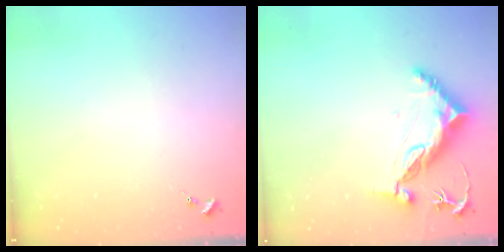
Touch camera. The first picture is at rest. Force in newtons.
{"total": 10.7, "press": 10.6, "slide": 1.2}